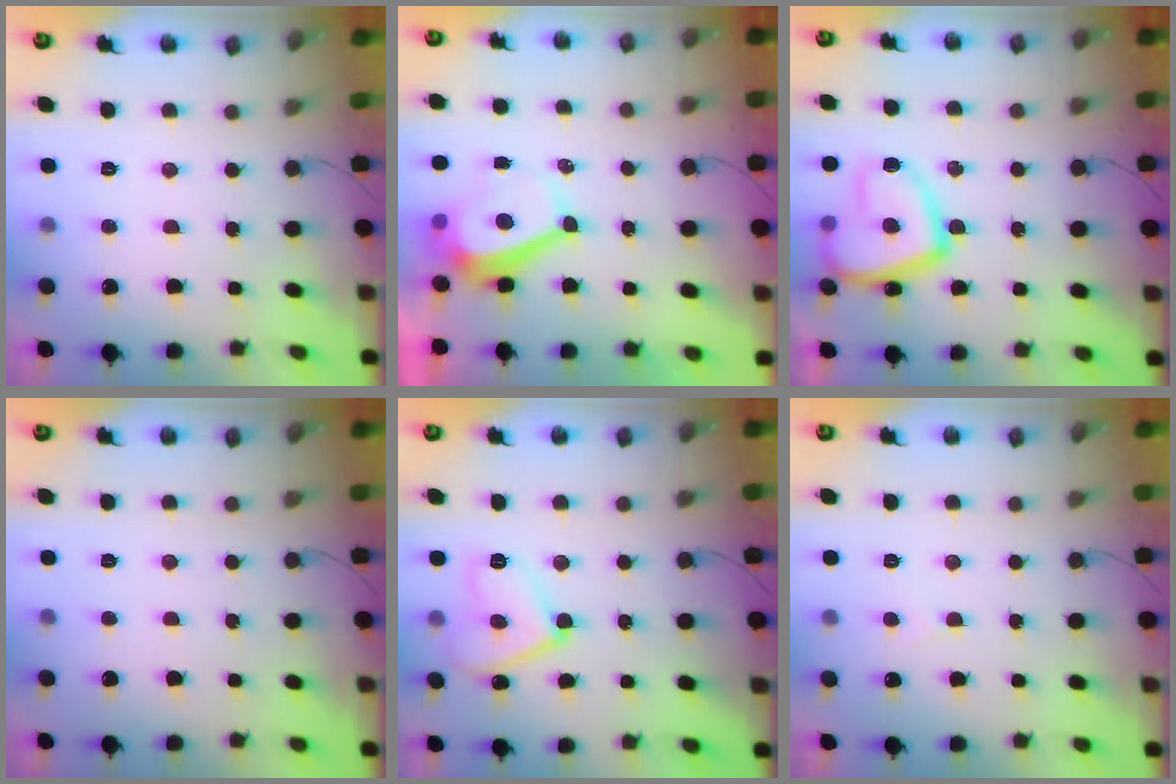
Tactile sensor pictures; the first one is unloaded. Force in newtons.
{"total": 4.0, "press": 4.0, "slide": 0.3}
{"total": 16.0, "press": 15.9, "slide": 1.3}
{"total": 0.0}
{"total": 12.4, "press": 12.1, "slide": 2.7}
{"total": 2.3, "press": 2.3, "slide": 0.2}